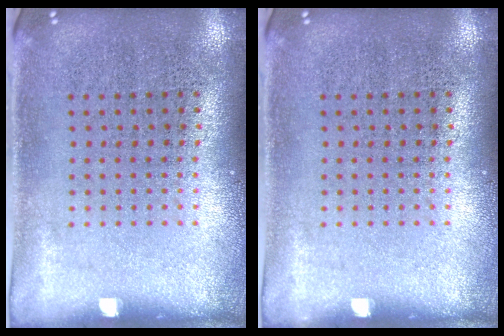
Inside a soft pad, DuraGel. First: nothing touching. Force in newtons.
{"total": 0.0}